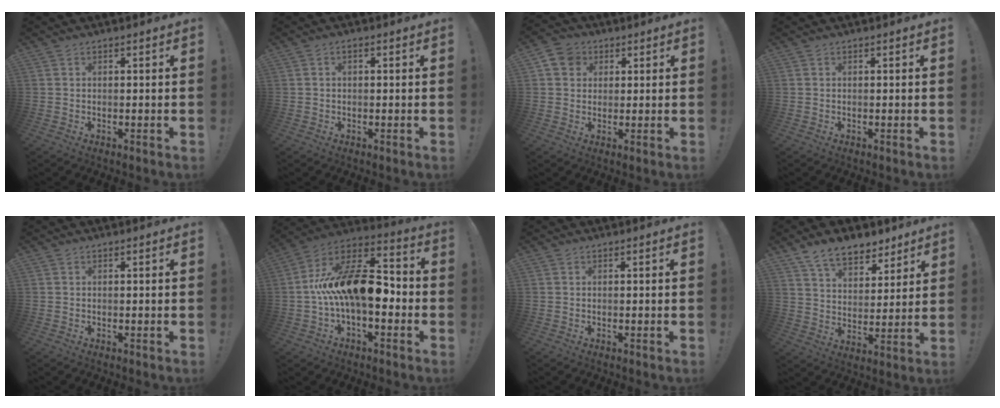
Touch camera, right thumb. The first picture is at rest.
{"total": 1.1, "force": [-0.4, 0.7, 0.7], "torque": [-0.011, 0.003, -0.008]}
{"total": 6.7, "force": [2.7, 5.8, 2.2], "torque": [-0.035, -0.003, 0.054]}
{"total": 0.0}
{"total": 0.0}
{"total": 19.4, "force": [-1.3, 9.8, 16.7], "torque": [-0.292, 0.012, -0.017]}
{"total": 0.0}
{"total": 11.5, "force": [8.6, 6.1, 4.7], "torque": [-0.073, -0.053, 0.163]}